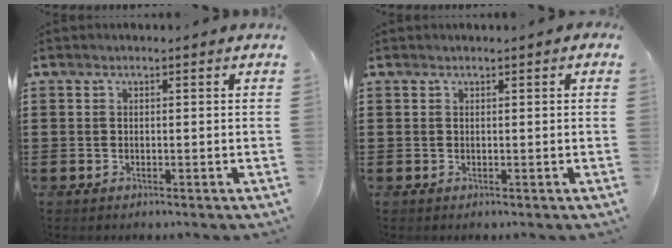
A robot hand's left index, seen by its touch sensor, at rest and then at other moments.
{"total": 0.0}